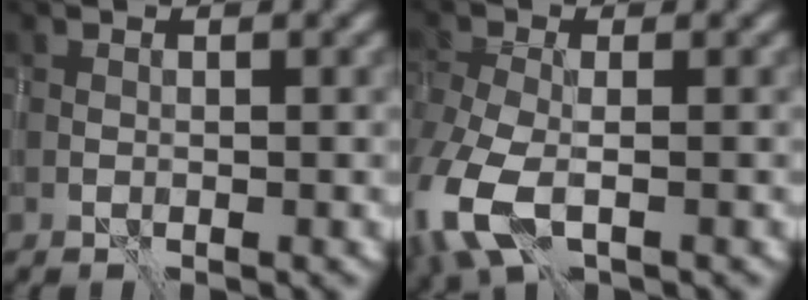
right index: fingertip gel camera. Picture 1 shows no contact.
{"total": 6.7, "force": [-2.9, 3.4, 5.1], "torque": [-0.131, -0.017, -0.066]}